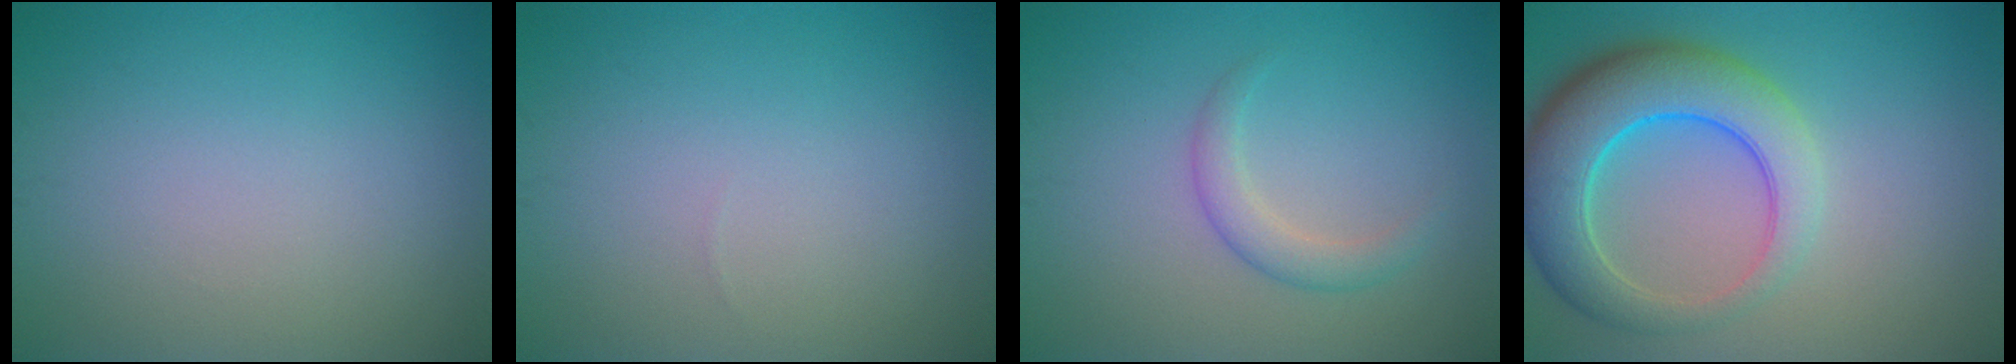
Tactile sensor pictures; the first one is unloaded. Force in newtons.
{"total": 0.0}
{"total": 2.0, "press": 2.0, "slide": 0.1}
{"total": 7.9, "press": 7.9, "slide": 0.3}